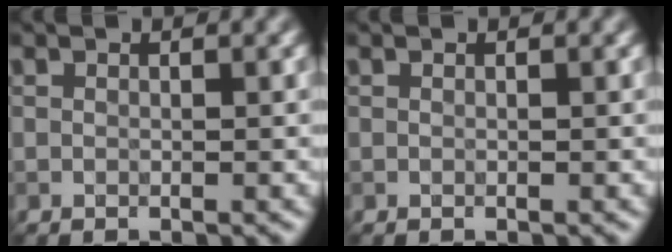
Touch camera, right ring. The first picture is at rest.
{"total": 0.0}